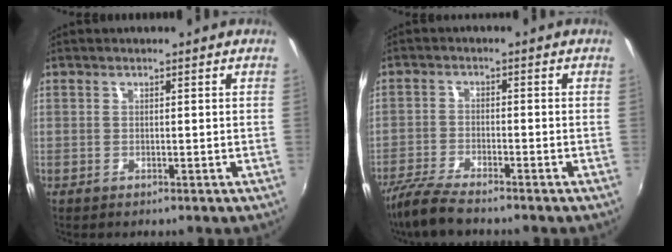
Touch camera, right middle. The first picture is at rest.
{"total": 7.2, "force": [-6.2, 1.0, 3.5], "torque": [-0.095, -0.021, -0.119]}